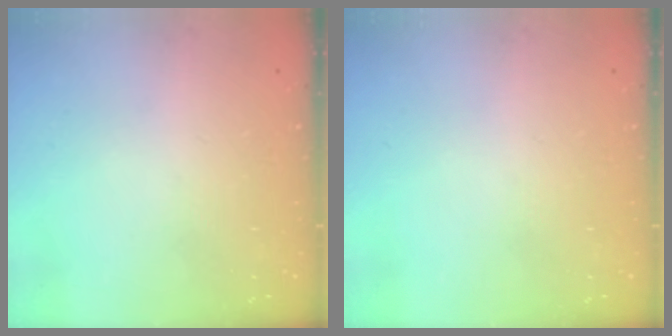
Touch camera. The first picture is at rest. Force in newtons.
{"total": 0.0}